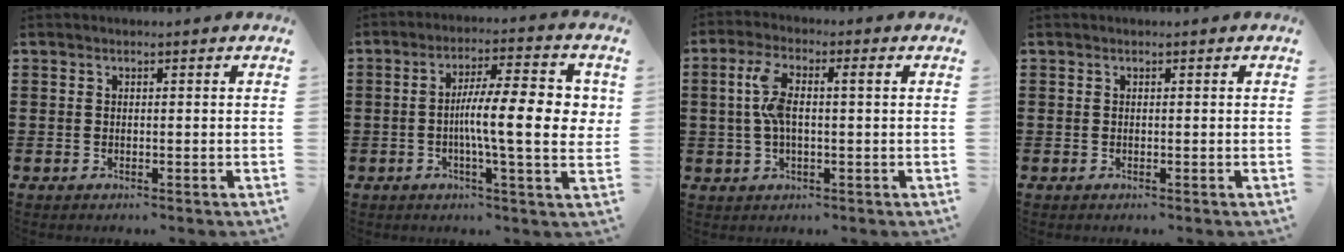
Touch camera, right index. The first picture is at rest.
{"total": 12.0, "force": [0.2, 2.3, 11.7], "torque": [-0.188, 0.000, 0.001]}
{"total": 6.2, "force": [0.7, 2.0, 5.8], "torque": [-0.131, 0.000, 0.002]}
{"total": 0.0}